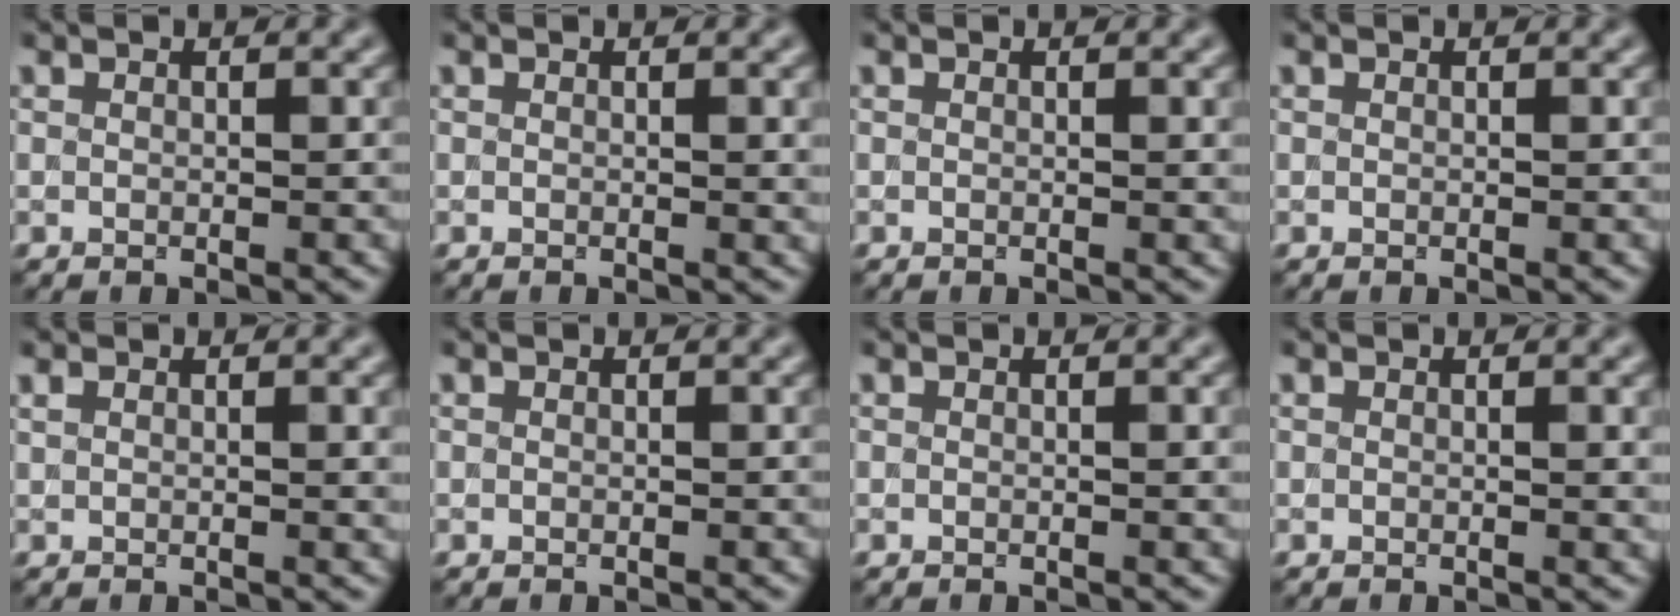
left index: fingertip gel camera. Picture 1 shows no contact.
{"total": 1.5, "force": [0.1, 0.5, 1.4], "torque": [-0.016, -0.002, -0.001]}
{"total": 0.7, "force": [0.0, 0.2, 0.6], "torque": [-0.008, -0.001, -0.001]}
{"total": 0.0}
{"total": 2.3, "force": [0.9, 0.9, 1.9], "torque": [-0.022, 0.004, 0.015]}
{"total": 0.0}
{"total": 1.0, "force": [0.1, 0.3, 1.0], "torque": [-0.013, 0.000, -0.001]}
{"total": 1.5, "force": [0.2, 0.4, 1.4], "torque": [-0.016, -0.001, -0.001]}